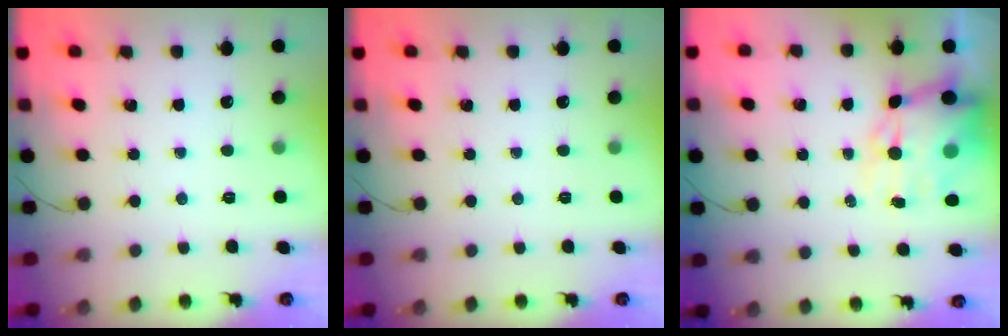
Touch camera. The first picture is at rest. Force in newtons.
{"total": 0.0}
{"total": 12.7, "press": 12.2, "slide": 3.3}